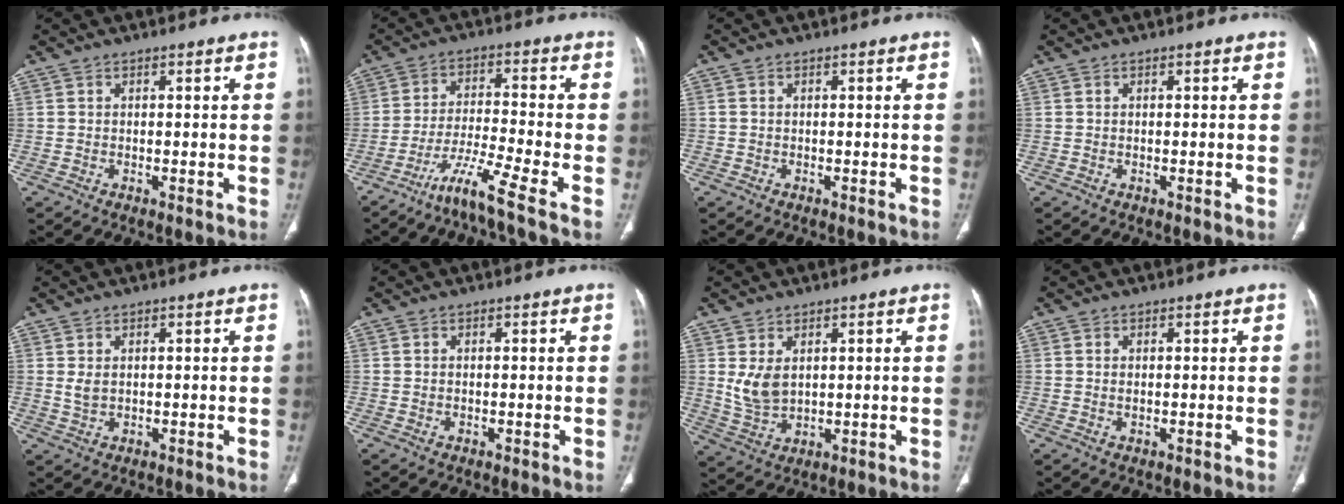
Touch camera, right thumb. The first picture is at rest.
{"total": 9.7, "force": [-6.2, -0.4, 7.5], "torque": [-0.154, 0.021, -0.120]}
{"total": 0.7, "force": [-0.2, 0.6, 0.0], "torque": [0.001, 0.005, -0.004]}
{"total": 0.0}
{"total": 2.0, "force": [0.6, 1.3, 1.4], "torque": [-0.026, -0.001, 0.020]}
{"total": 0.0}
{"total": 5.7, "force": [1.7, 3.6, 4.0], "torque": [-0.073, -0.013, 0.048]}
{"total": 0.7, "force": [0.2, 0.3, 0.6], "torque": [-0.015, 0.000, 0.007]}